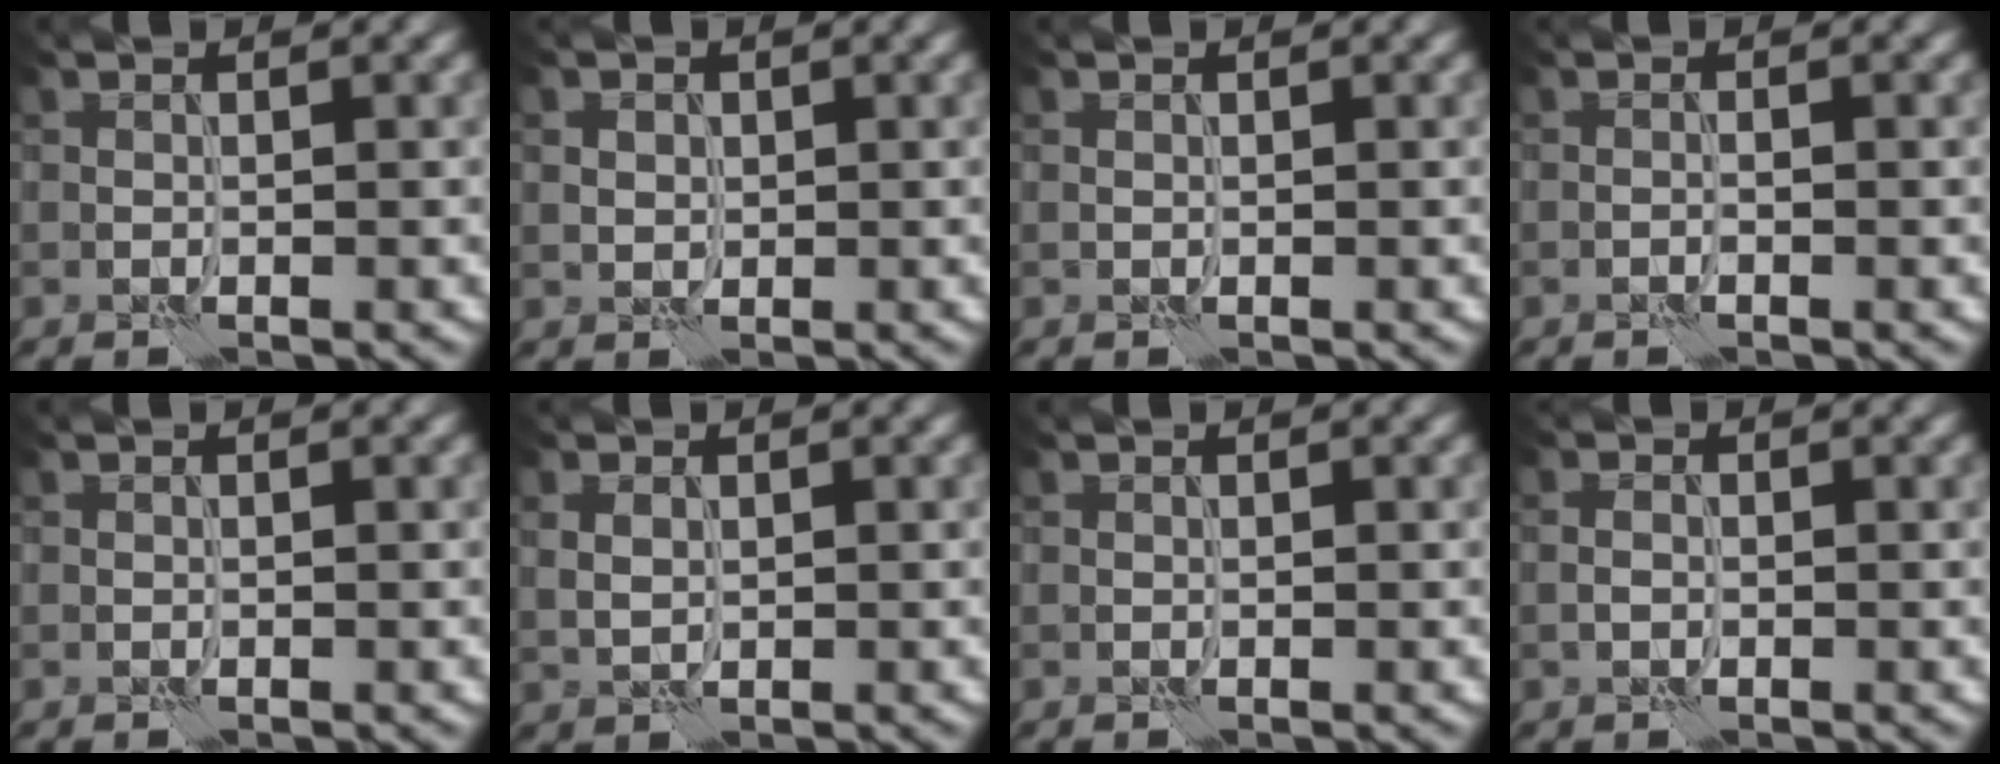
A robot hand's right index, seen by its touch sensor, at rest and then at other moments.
{"total": 1.3, "force": [0.5, 1.1, 0.4], "torque": [-0.011, -0.003, 0.013]}
{"total": 0.0}
{"total": 0.7, "force": [-0.5, -0.1, 0.5], "torque": [-0.012, 0.000, -0.009]}
{"total": 0.0}
{"total": 1.1, "force": [0.3, 0.8, 0.7], "torque": [-0.022, -0.001, 0.010]}
{"total": 0.0}
{"total": 0.8, "force": [-0.3, 0.6, 0.6], "torque": [-0.014, 0.002, -0.007]}